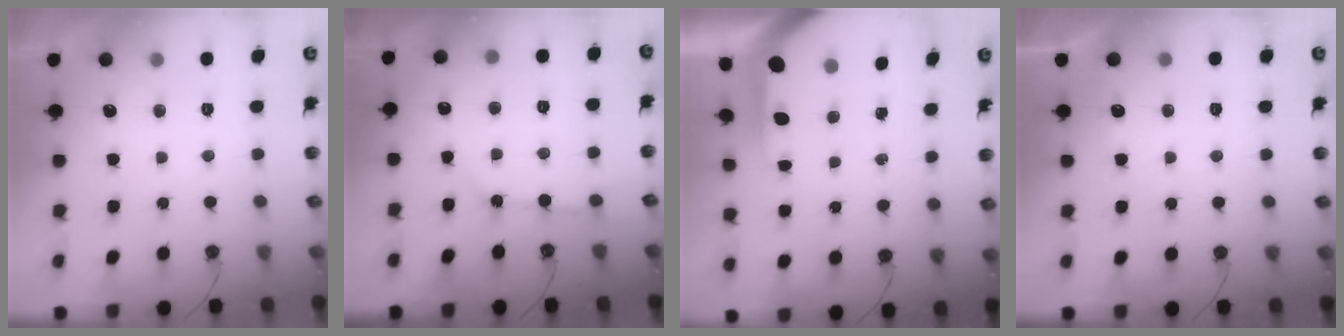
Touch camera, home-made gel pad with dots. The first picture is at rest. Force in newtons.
{"total": 3.4, "press": 3.4, "slide": 0.2}
{"total": 6.1, "press": 6.1, "slide": 0.6}
{"total": 2.2, "press": 2.2, "slide": 0.3}